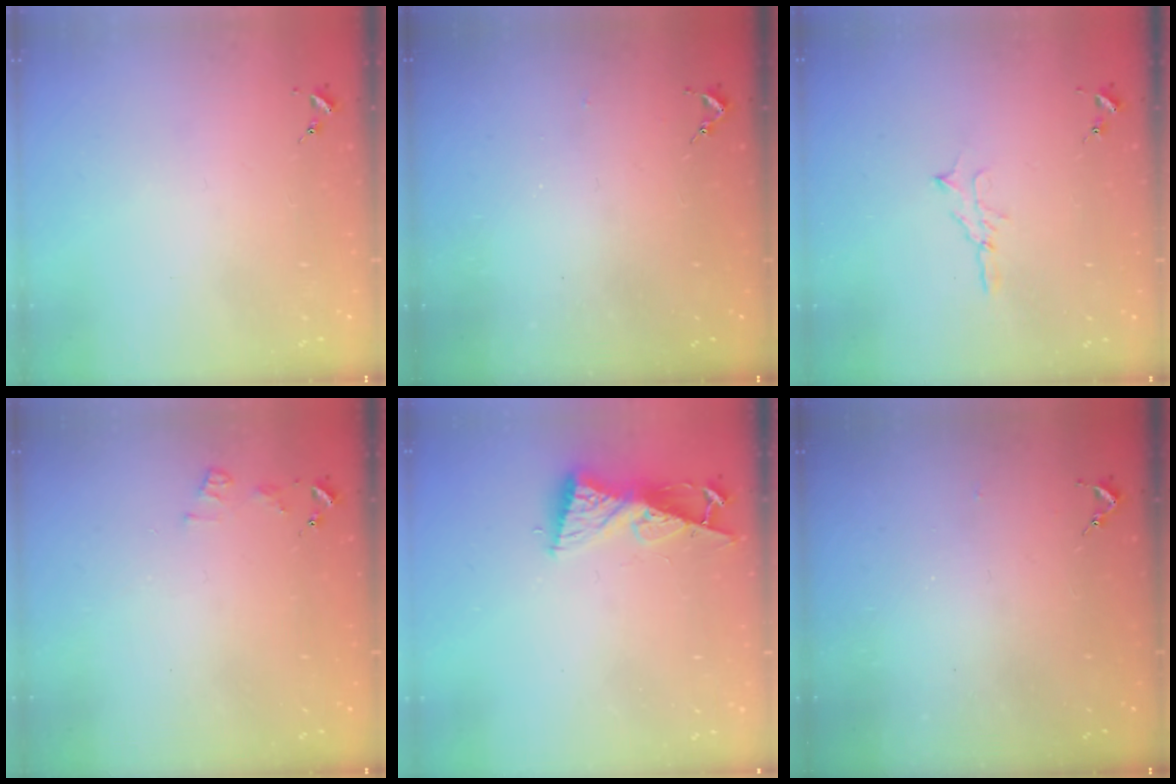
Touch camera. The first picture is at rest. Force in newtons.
{"total": 2.6, "press": 2.5, "slide": 0.3}
{"total": 4.7, "press": 4.7, "slide": 0.5}
{"total": 5.2, "press": 5.2, "slide": 0.7}
{"total": 8.2, "press": 8.2, "slide": 0.7}
{"total": 2.6, "press": 2.5, "slide": 0.3}